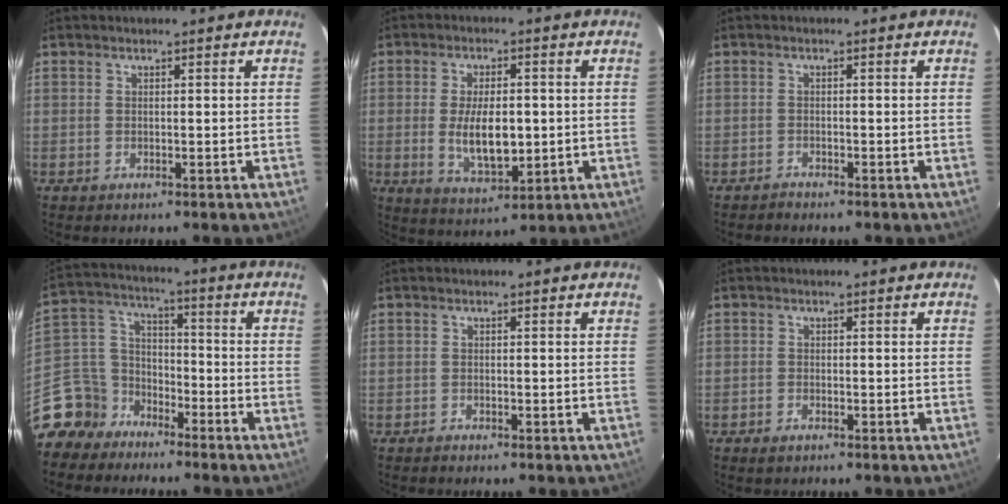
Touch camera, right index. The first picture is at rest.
{"total": 9.5, "force": [-0.7, 4.3, 8.4], "torque": [-0.159, -0.011, -0.004]}
{"total": 1.2, "force": [-1.1, 0.1, -0.1], "torque": [-0.006, 0.001, -0.020]}
{"total": 12.2, "force": [-9.5, 7.5, 0.8], "torque": [-0.062, 0.044, -0.198]}
{"total": 0.9, "force": [-0.9, 0.2, 0.1], "torque": [-0.011, 0.001, -0.015]}
{"total": 1.2, "force": [-1.0, 0.6, 0.4], "torque": [-0.011, 0.000, -0.021]}